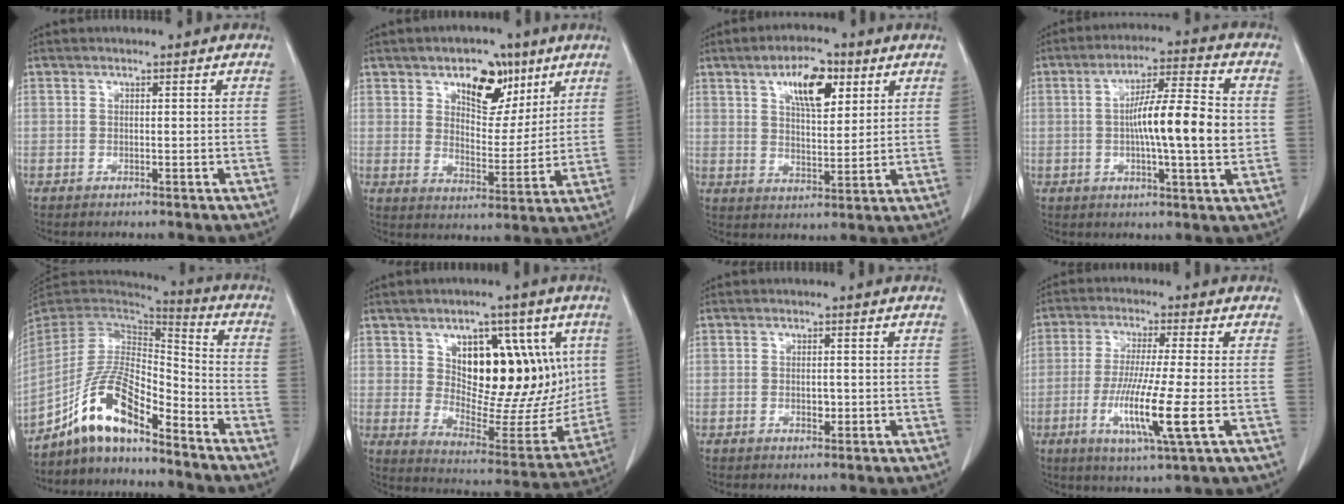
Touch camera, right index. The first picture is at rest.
{"total": 9.8, "force": [5.5, 5.6, 5.8], "torque": [-0.083, 0.008, 0.091]}
{"total": 8.7, "force": [4.2, 3.4, 6.8], "torque": [-0.114, 0.008, 0.072]}
{"total": 12.1, "force": [-0.2, 1.1, 12.1], "torque": [-0.200, 0.009, -0.009]}
{"total": 12.0, "force": [-8.4, 3.1, 8.0], "torque": [-0.167, 0.023, -0.156]}
{"total": 18.5, "force": [5.4, 9.3, 15.1], "torque": [-0.202, 0.005, 0.098]}
{"total": 1.4, "force": [-0.3, 0.7, 1.1], "torque": [-0.019, 0.000, 0.000]}
{"total": 10.8, "force": [-2.9, -0.3, 10.4], "torque": [-0.204, -0.025, -0.057]}